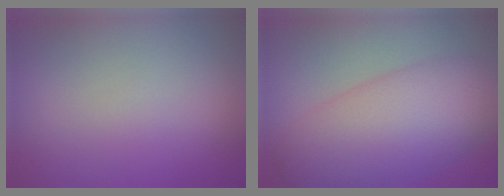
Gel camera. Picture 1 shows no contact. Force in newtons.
{"total": 8.2, "press": 8.2, "slide": 0.1}